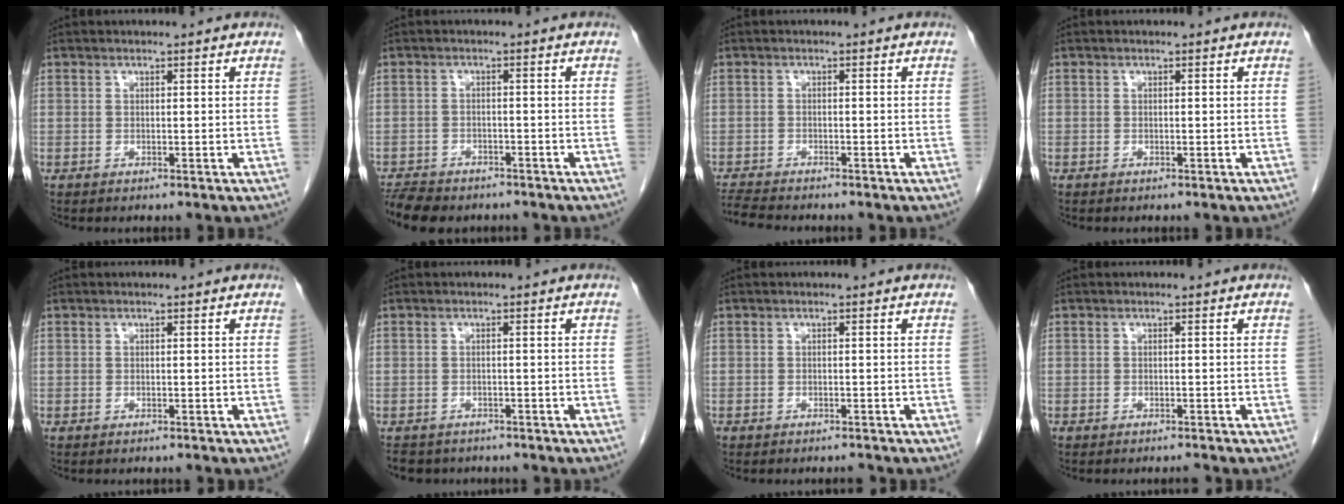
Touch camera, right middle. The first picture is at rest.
{"total": 8.0, "force": [-6.7, 3.1, 3.0], "torque": [-0.058, -0.010, -0.100]}
{"total": 4.8, "force": [-4.6, 0.1, 1.4], "torque": [-0.033, -0.020, -0.079]}
{"total": 0.0}
{"total": 0.0}
{"total": 5.1, "force": [-4.3, 2.5, 0.9], "torque": [-0.017, -0.003, -0.058]}
{"total": 0.9, "force": [-0.9, 0.0, 0.2], "torque": [-0.007, -0.004, -0.012]}
{"total": 0.7, "force": [-0.7, 0.1, 0.1], "torque": [-0.008, -0.003, -0.009]}